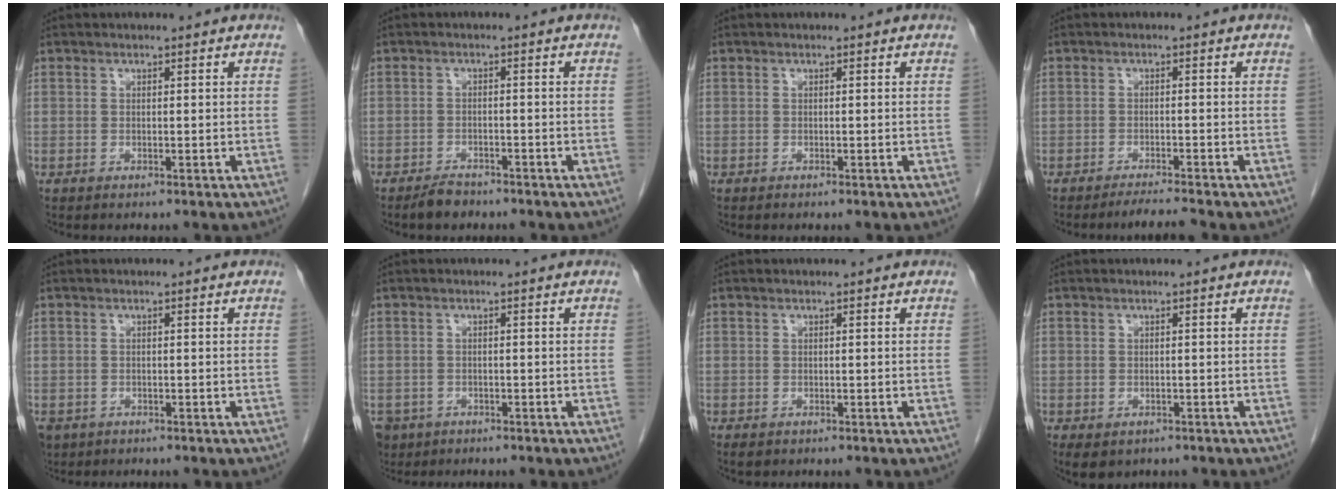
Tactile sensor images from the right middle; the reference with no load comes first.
{"total": 2.7, "force": [-2.3, 1.0, 0.9], "torque": [-0.025, -0.003, -0.036]}
{"total": 0.0}
{"total": 2.8, "force": [-2.6, -0.8, 0.8], "torque": [-0.019, -0.015, -0.043]}
{"total": 4.3, "force": [-2.5, 3.2, 1.3], "torque": [-0.029, -0.003, -0.038]}
{"total": 4.9, "force": [-3.1, 3.7, 1.0], "torque": [-0.023, 0.000, -0.049]}
{"total": 1.0, "force": [-0.6, 0.7, 0.4], "torque": [-0.010, 0.000, -0.003]}
{"total": 4.2, "force": [-2.7, 2.8, 1.7], "torque": [-0.023, -0.003, -0.033]}